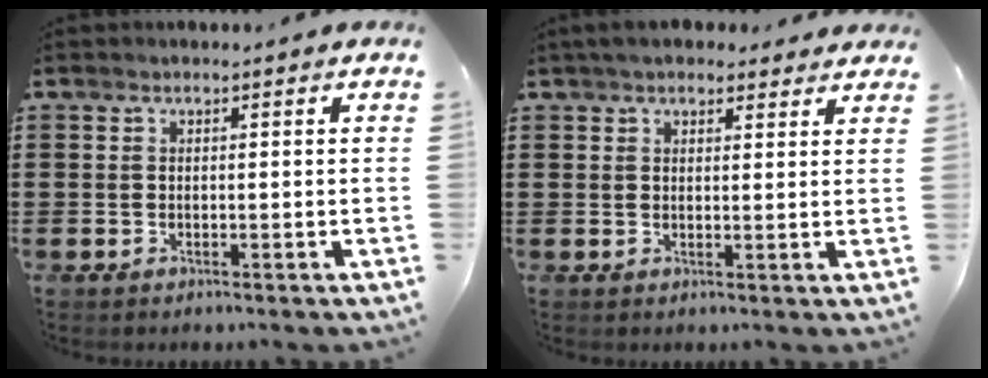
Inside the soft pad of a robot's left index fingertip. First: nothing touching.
{"total": 3.4, "force": [3.0, 1.2, 1.1], "torque": [-0.030, 0.000, 0.056]}